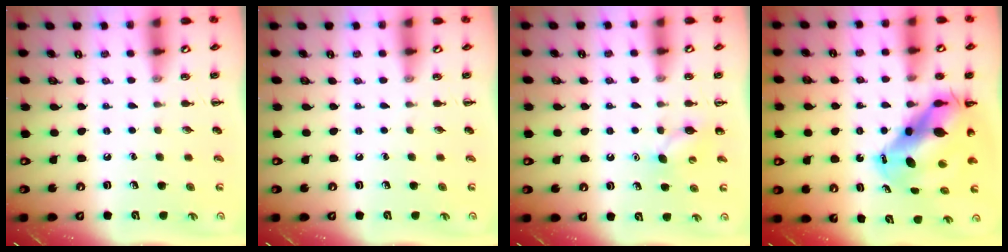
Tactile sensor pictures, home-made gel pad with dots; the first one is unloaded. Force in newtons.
{"total": 0.0}
{"total": 6.3, "press": 6.1, "slide": 1.8}
{"total": 12.9, "press": 12.5, "slide": 3.5}